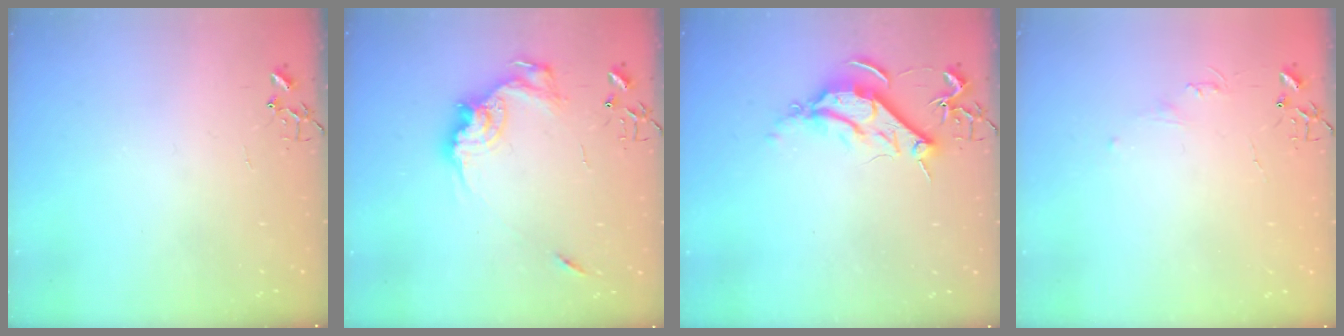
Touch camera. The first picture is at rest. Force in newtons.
{"total": 14.8, "press": 14.8, "slide": 0.8}
{"total": 9.5, "press": 9.4, "slide": 1.0}
{"total": 4.0, "press": 3.9, "slide": 0.6}